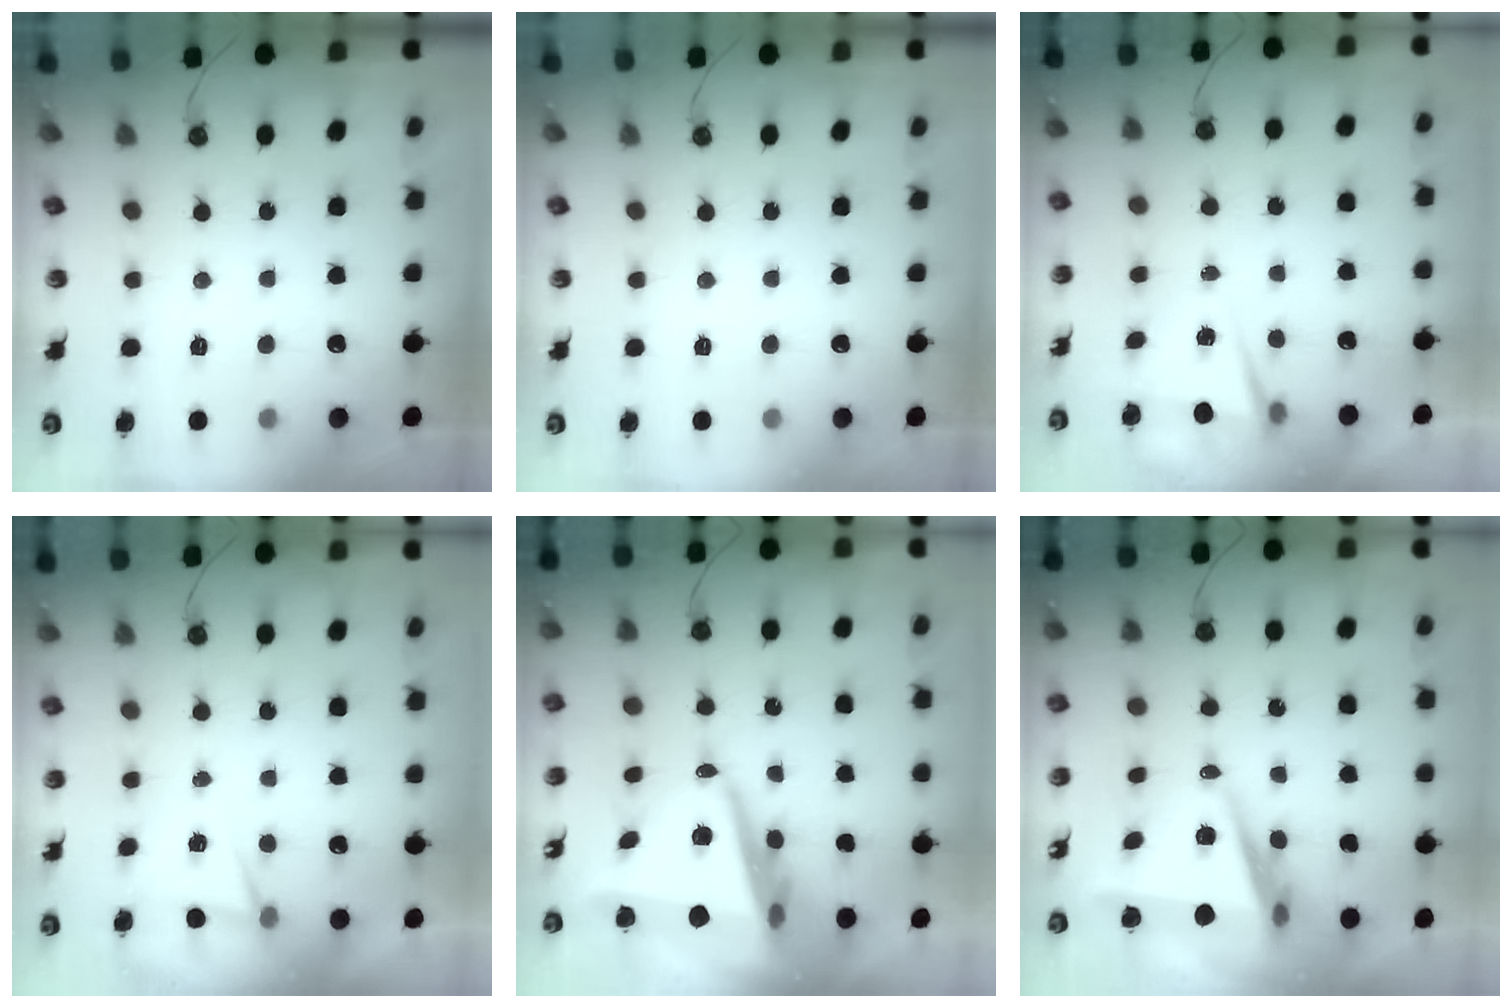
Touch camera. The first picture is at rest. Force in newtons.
{"total": 0.0}
{"total": 1.9, "press": 1.4, "slide": 1.3}
{"total": 4.9, "press": 2.0, "slide": 4.5}
{"total": 16.3, "press": 16.0, "slide": 2.9}
{"total": 8.7, "press": 7.8, "slide": 4.0}